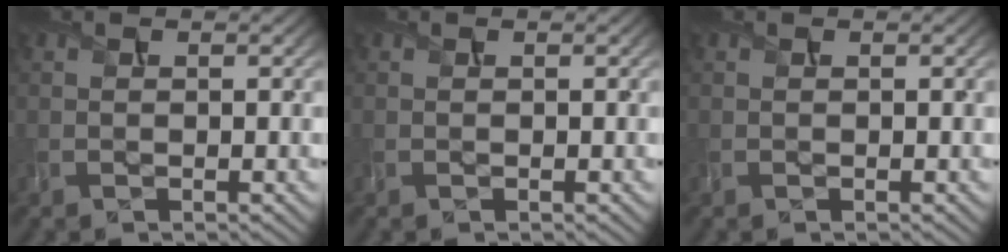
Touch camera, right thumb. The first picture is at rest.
{"total": 0.0}
{"total": 0.0}